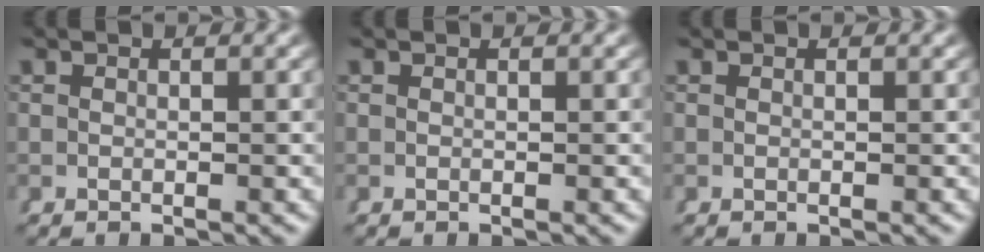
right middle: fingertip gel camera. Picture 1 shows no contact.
{"total": 0.0}
{"total": 0.0}